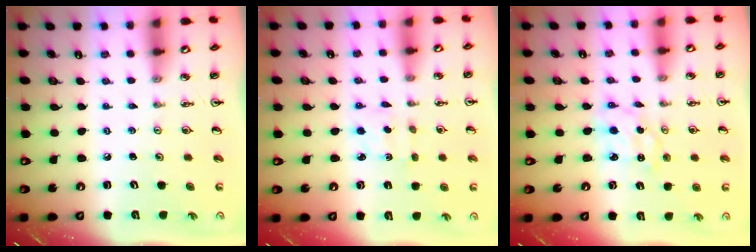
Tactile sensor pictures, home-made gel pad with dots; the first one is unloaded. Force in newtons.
{"total": 1.7, "press": 1.5, "slide": 0.8}
{"total": 1.8, "press": 1.8, "slide": 0.1}